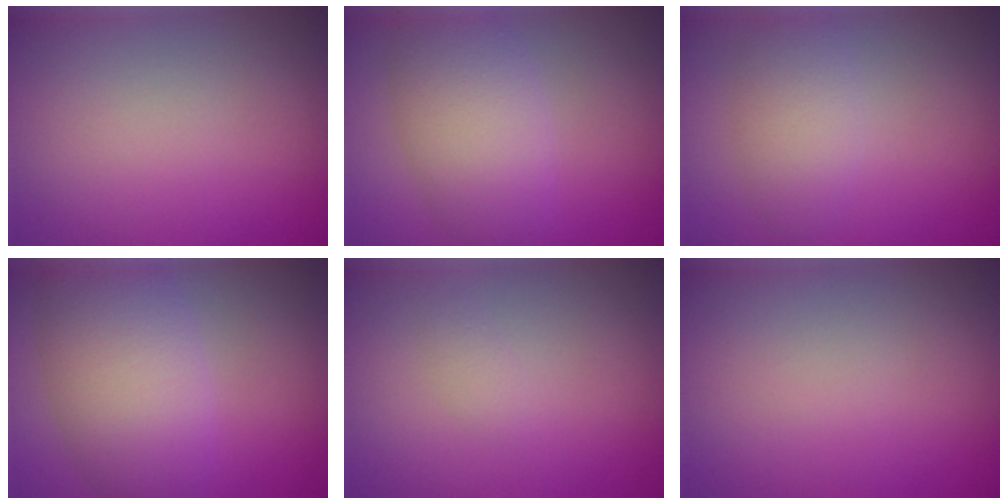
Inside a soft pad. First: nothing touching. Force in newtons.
{"total": 5.9, "press": 5.9, "slide": 0.2}
{"total": 3.4, "press": 3.4, "slide": 0.3}
{"total": 7.9, "press": 7.9, "slide": 0.3}
{"total": 0.8, "press": 0.8, "slide": 0.0}
{"total": 0.0}